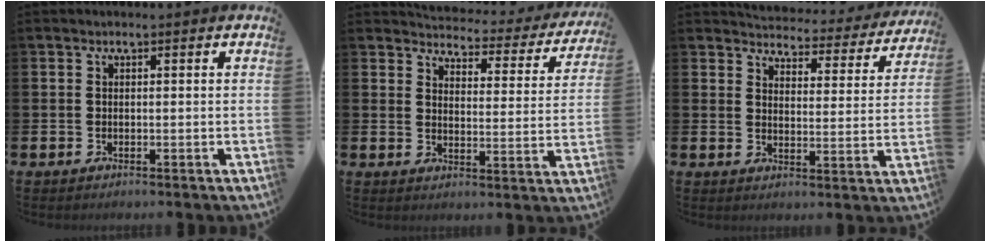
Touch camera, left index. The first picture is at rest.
{"total": 3.5, "force": [3.2, 1.2, 0.6], "torque": [-0.021, -0.035, 0.046]}
{"total": 4.3, "force": [4.1, 0.9, 0.3], "torque": [-0.010, -0.042, 0.064]}